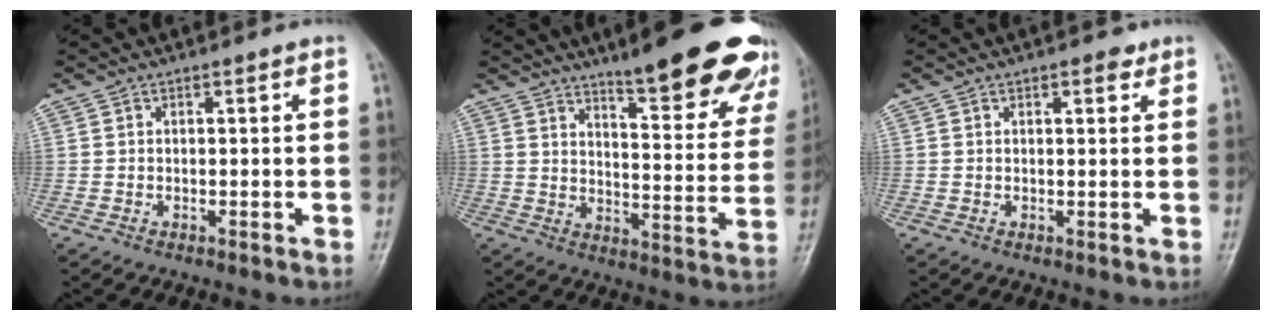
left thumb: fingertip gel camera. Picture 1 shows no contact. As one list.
[{"total": 21.2, "force": [15.1, 4.6, 14.2], "torque": [-0.149, -0.081, 0.199]}, {"total": 2.1, "force": [1.2, 1.0, 1.4], "torque": [-0.012, -0.003, 0.015]}]